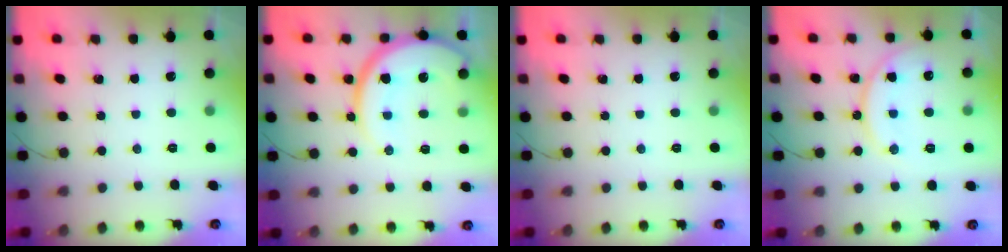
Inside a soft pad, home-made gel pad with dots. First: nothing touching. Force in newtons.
{"total": 14.2, "press": 14.2, "slide": 1.2}
{"total": 0.0}
{"total": 12.9, "press": 12.9, "slide": 0.8}